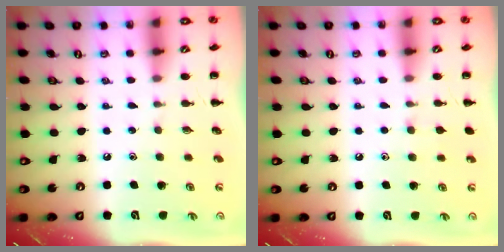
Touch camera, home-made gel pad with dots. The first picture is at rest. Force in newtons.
{"total": 4.9, "press": 4.5, "slide": 1.9}